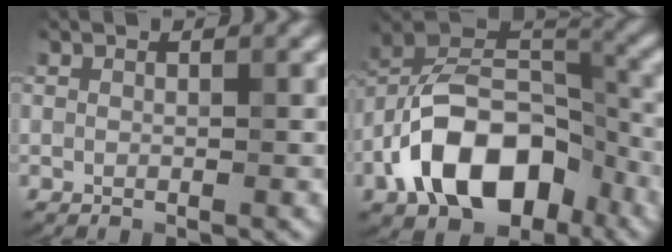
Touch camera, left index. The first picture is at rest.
{"total": 11.7, "force": [-5.3, 7.0, 7.7], "torque": [-0.123, 0.012, -0.103]}